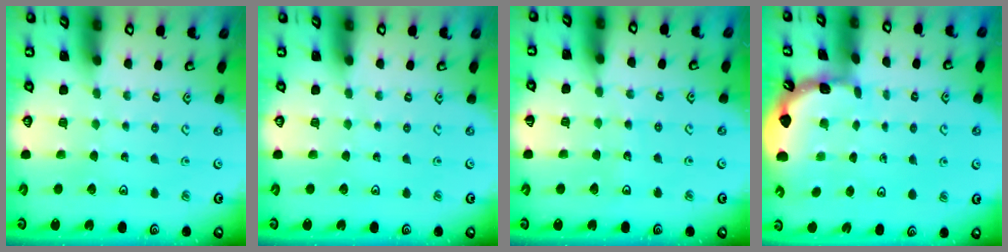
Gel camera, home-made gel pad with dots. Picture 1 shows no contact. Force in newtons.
{"total": 0.0}
{"total": 3.3, "press": 3.3, "slide": 0.3}
{"total": 1.8, "press": 1.8, "slide": 0.2}